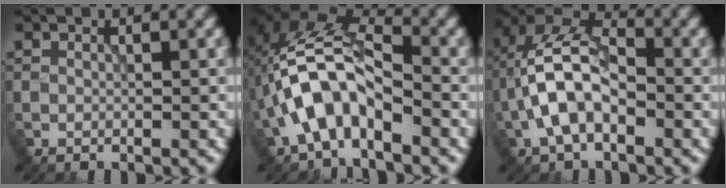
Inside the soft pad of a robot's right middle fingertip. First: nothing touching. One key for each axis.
{"total": 7.0, "fx": -2.7, "fy": 3.4, "fz": 5.5, "tx": -0.116, "ty": 0.015, "tz": -0.054}
{"total": 7.0, "fx": -1.8, "fy": 3.7, "fz": 5.7, "tx": -0.124, "ty": 0.021, "tz": -0.039}